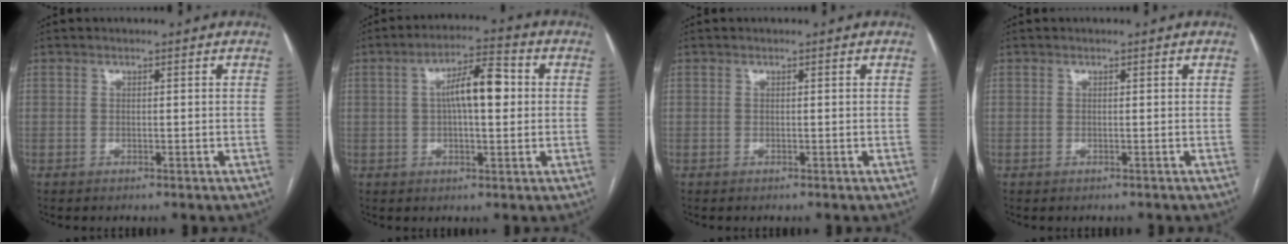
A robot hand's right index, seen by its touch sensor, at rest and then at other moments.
{"total": 8.5, "force": [1.1, 2.4, 8.0], "torque": [-0.141, 0.024, 0.015]}
{"total": 0.0}
{"total": 0.0}